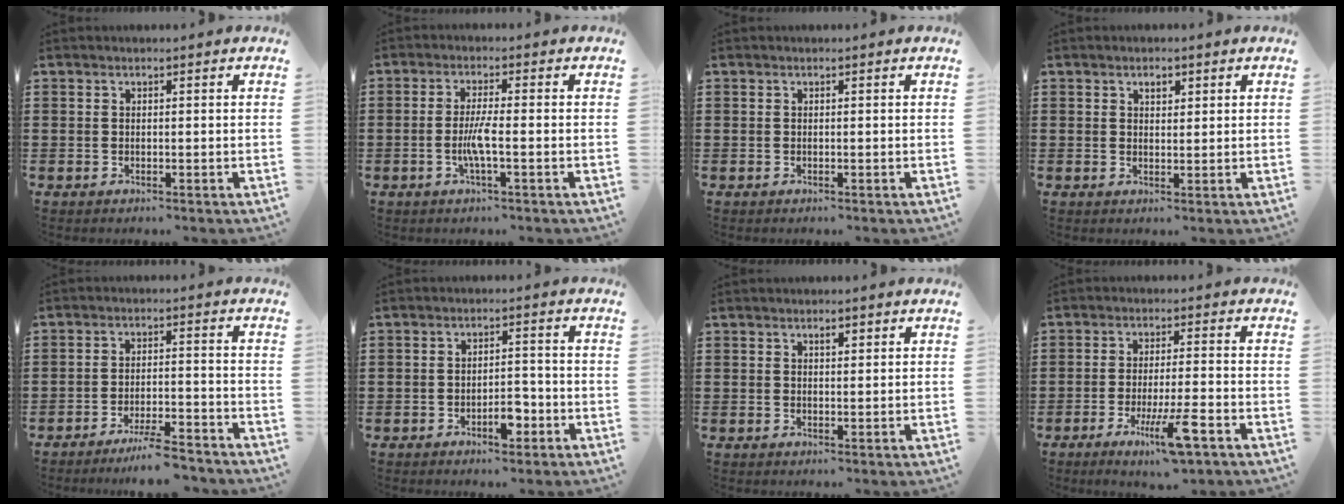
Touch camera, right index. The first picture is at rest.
{"total": 4.0, "force": [-1.1, 0.2, 3.8], "torque": [-0.090, -0.012, -0.028]}
{"total": 0.0}
{"total": 1.7, "force": [1.0, 1.0, 1.0], "torque": [-0.015, 0.001, 0.016]}
{"total": 5.2, "force": [-4.7, -0.1, 2.2], "torque": [-0.037, -0.006, -0.089]}
{"total": 4.1, "force": [-2.2, 1.7, 2.9], "torque": [-0.048, 0.006, -0.040]}
{"total": 1.3, "force": [0.7, 0.6, 0.9], "torque": [-0.020, 0.005, 0.012]}
{"total": 7.9, "force": [-4.0, 0.5, 6.7], "torque": [-0.123, -0.014, -0.070]}